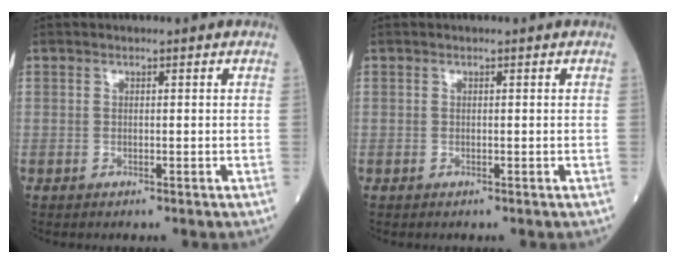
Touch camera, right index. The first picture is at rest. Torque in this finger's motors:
{"motor_torque": [0.01, 0.01, 0.00, -0.01]}